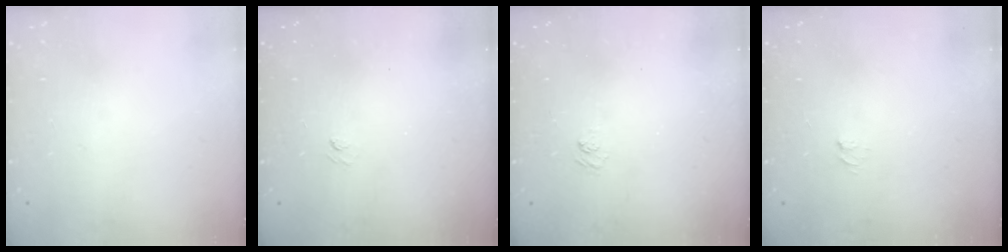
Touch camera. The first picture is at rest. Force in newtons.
{"total": 1.9, "press": 1.7, "slide": 0.9}
{"total": 2.3, "press": 1.8, "slide": 1.3}
{"total": 3.7, "press": 3.7, "slide": 0.3}